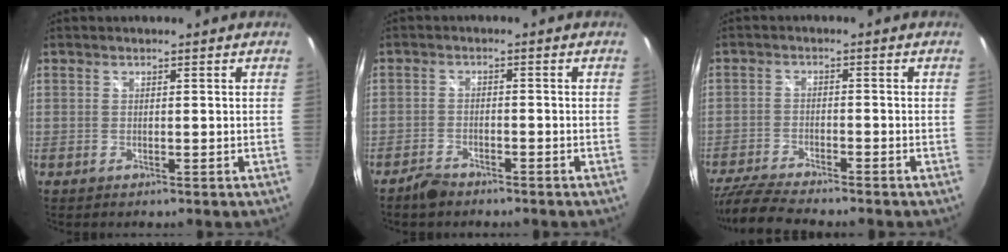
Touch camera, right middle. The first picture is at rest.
{"total": 3.6, "force": [-3.1, 1.4, 1.3], "torque": [-0.042, 0.001, -0.058]}
{"total": 9.0, "force": [-8.1, 0.5, 3.9], "torque": [-0.104, -0.022, -0.146]}